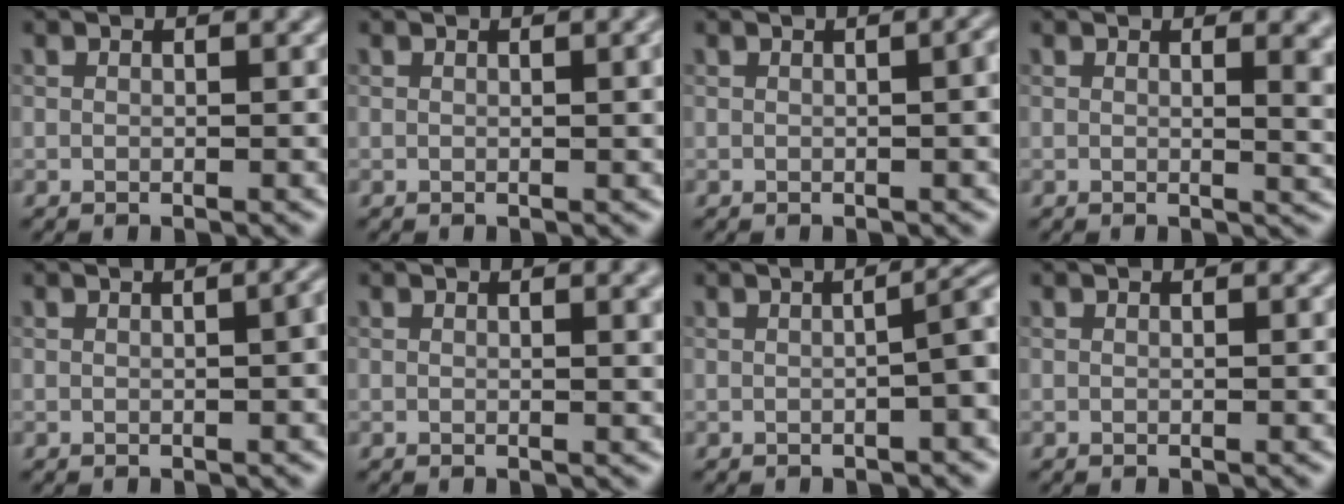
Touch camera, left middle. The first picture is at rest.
{"total": 2.2, "force": [0.4, 0.6, 2.0], "torque": [-0.021, 0.004, 0.004]}
{"total": 2.7, "force": [0.1, 0.9, 2.6], "torque": [-0.022, 0.007, 0.003]}
{"total": 4.6, "force": [1.2, 1.9, 4.0], "torque": [-0.026, -0.001, 0.018]}
{"total": 3.1, "force": [0.1, 1.2, 2.8], "torque": [-0.016, 0.011, 0.003]}
{"total": 2.1, "force": [0.8, 0.7, 1.9], "torque": [-0.013, 0.004, 0.008]}
{"total": 3.6, "force": [-0.3, 1.1, 3.5], "torque": [-0.031, 0.020, -0.008]}
{"total": 0.0}